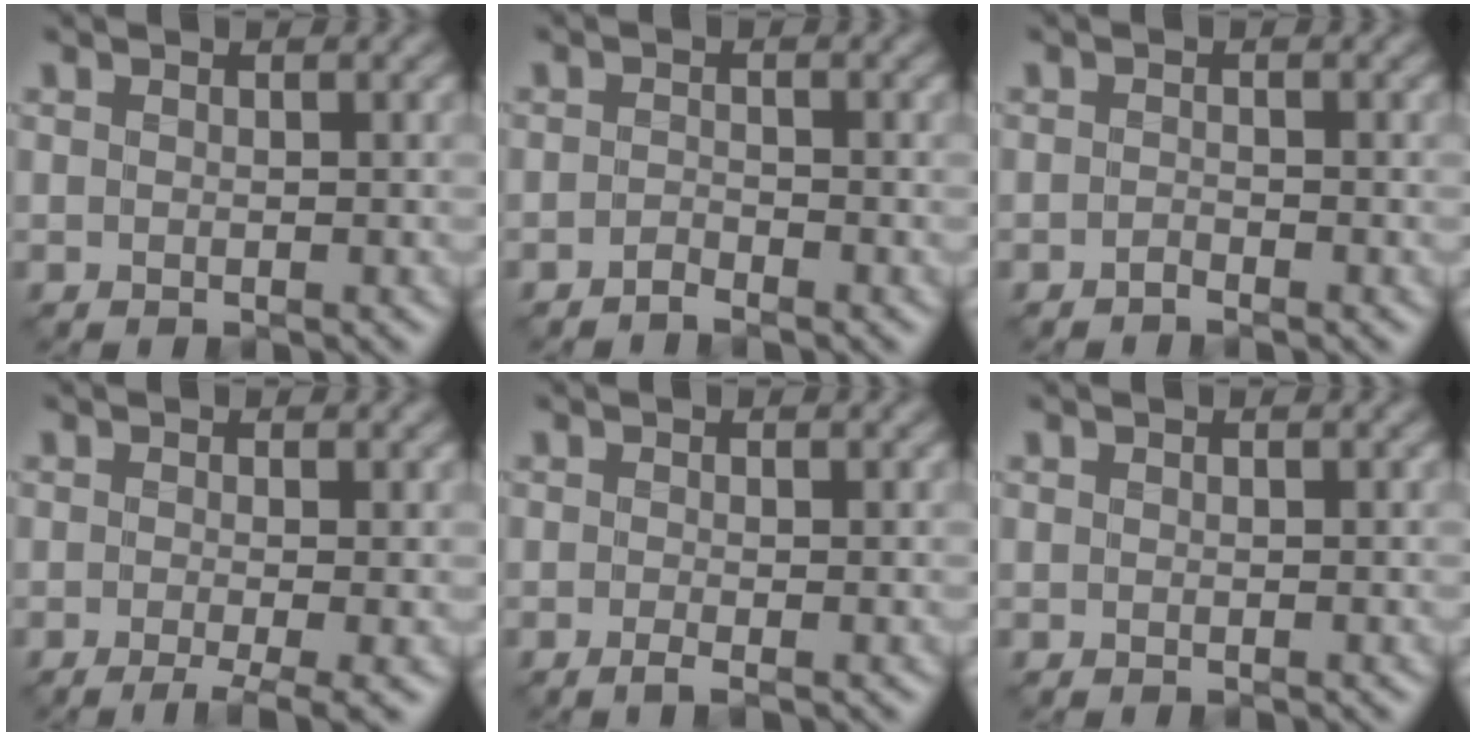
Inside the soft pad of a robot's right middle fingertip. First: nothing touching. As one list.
[{"total": 1.1, "force": [-1.1, 0.1, 0.2], "torque": [-0.005, 0.001, -0.025]}, {"total": 0.8, "force": [-0.8, 0.0, 0.1], "torque": [-0.003, 0.000, -0.018]}, {"total": 3.4, "force": [-1.7, 0.6, 2.9], "torque": [-0.045, -0.009, -0.031]}, {"total": 1.0, "force": [-0.7, 0.1, 0.8], "torque": [-0.018, -0.009, -0.014]}, {"total": 0.0}]